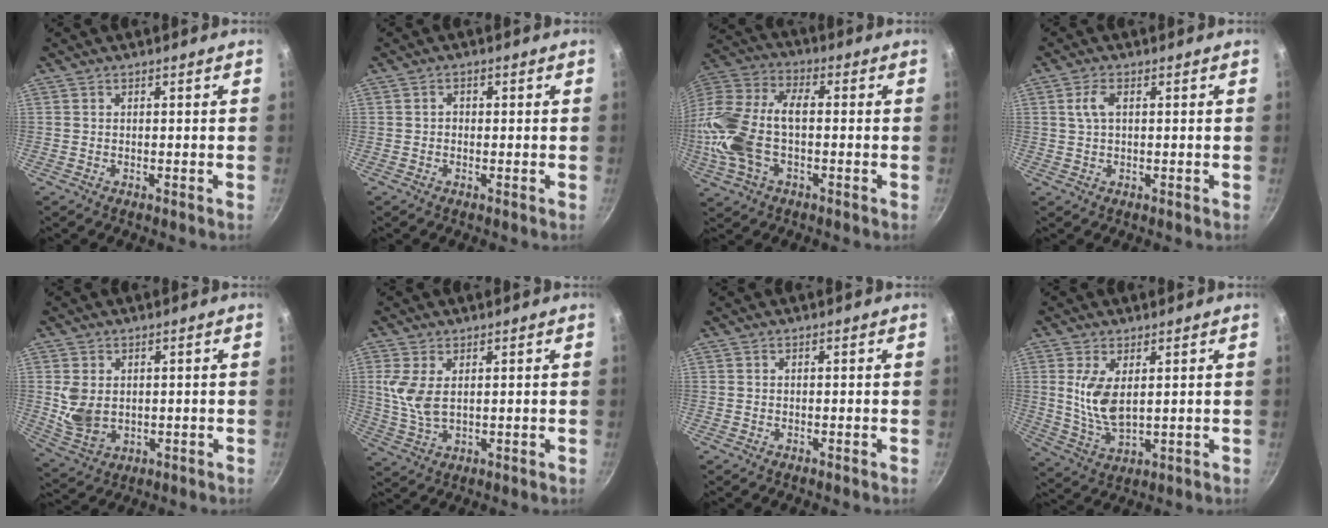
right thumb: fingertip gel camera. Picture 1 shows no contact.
{"total": 1.0, "force": [-0.1, 0.8, 0.6], "torque": [-0.001, 0.004, -0.006]}
{"total": 19.3, "force": [-2.5, 10.9, 15.8], "torque": [-0.367, 0.026, -0.046]}
{"total": 3.1, "force": [0.7, 1.6, 2.6], "torque": [-0.062, 0.007, 0.014]}
{"total": 7.1, "force": [0.7, 5.1, 4.8], "torque": [-0.087, -0.010, 0.030]}
{"total": 6.0, "force": [1.5, 3.1, 5.0], "torque": [-0.112, -0.006, 0.040]}
{"total": 0.0}
{"total": 7.8, "force": [1.8, 3.5, 6.7], "torque": [-0.131, -0.019, 0.048]}